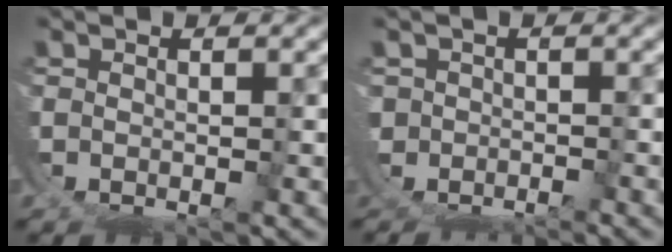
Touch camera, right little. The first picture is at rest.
{"total": 2.0, "force": [-1.7, 0.9, -0.7], "torque": [-0.013, -0.026, -0.014]}